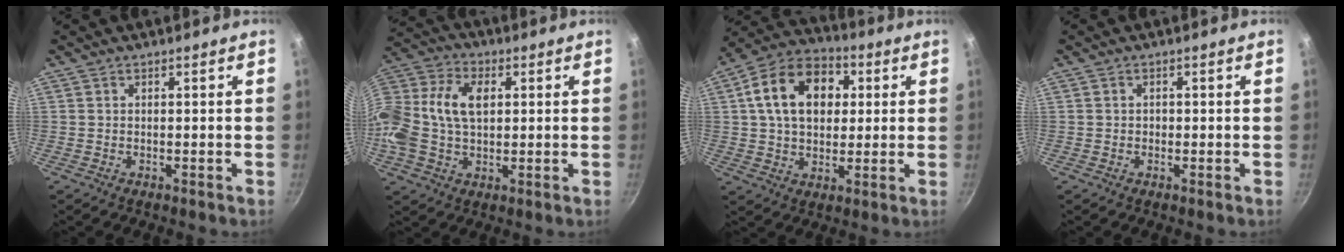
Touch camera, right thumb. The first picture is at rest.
{"total": 16.1, "force": [1.6, 10.8, 11.9], "torque": [-0.243, 0.027, 0.017]}
{"total": 16.1, "force": [3.5, 11.4, 10.8], "torque": [-0.152, 0.020, 0.045]}
{"total": 0.6, "force": [-0.2, 0.5, 0.2], "torque": [-0.001, 0.002, -0.005]}